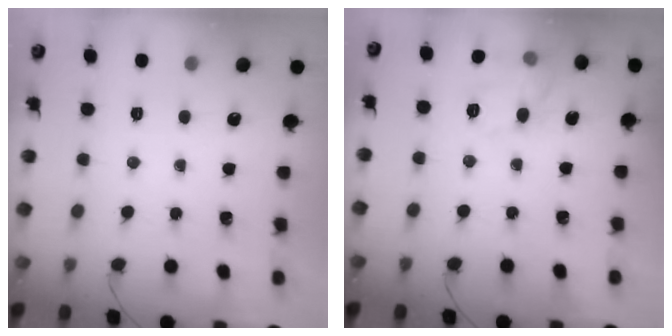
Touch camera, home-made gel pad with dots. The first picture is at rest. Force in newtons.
{"total": 8.4, "press": 8.3, "slide": 1.0}